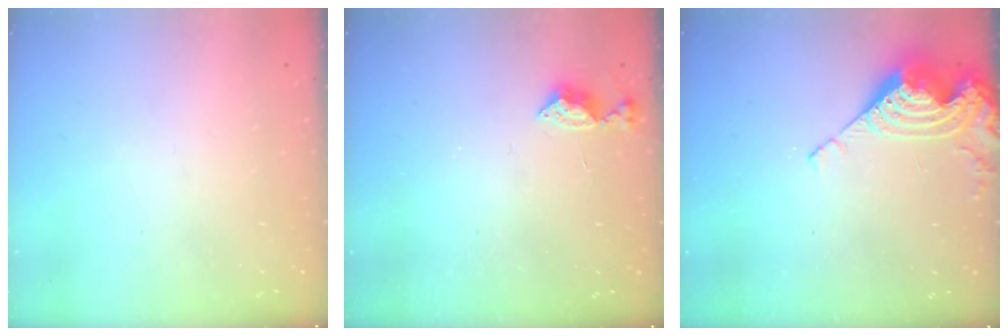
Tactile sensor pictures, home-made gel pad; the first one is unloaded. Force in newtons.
{"total": 5.8, "press": 5.7, "slide": 0.8}
{"total": 11.9, "press": 11.9, "slide": 0.8}